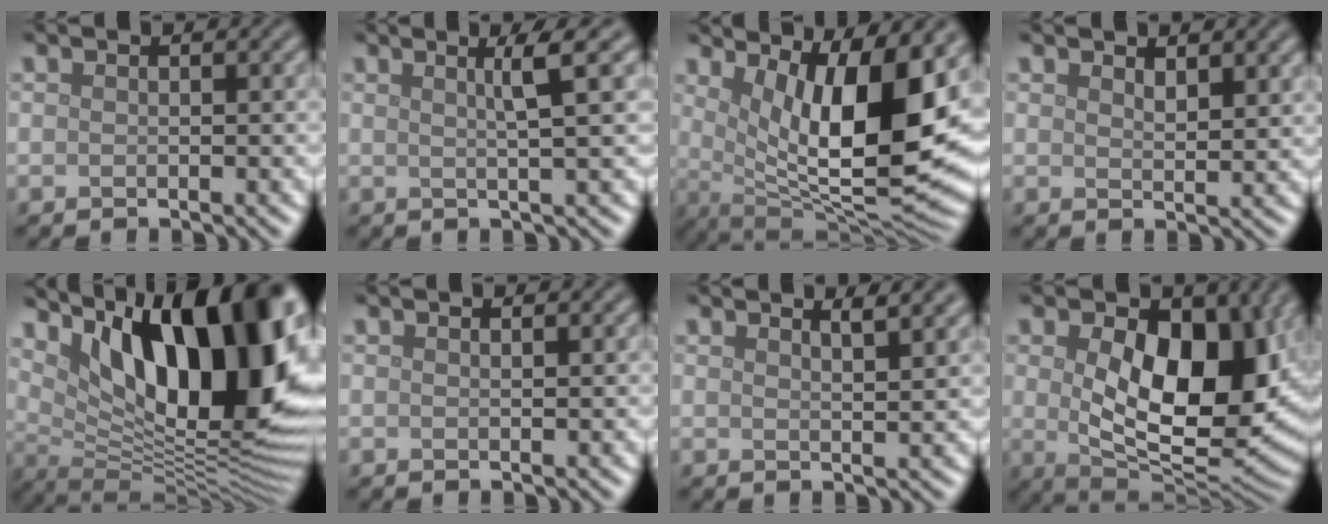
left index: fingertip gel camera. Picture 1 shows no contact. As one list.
[{"total": 3.2, "force": [1.1, 0.4, 3.0], "torque": [-0.043, 0.012, 0.013]}, {"total": 14.3, "force": [3.9, 4.6, 13.0], "torque": [-0.168, -0.008, 0.072]}, {"total": 1.9, "force": [1.5, 0.6, 1.0], "torque": [-0.017, -0.003, 0.029]}, {"total": 17.4, "force": [6.5, 7.4, 14.4], "torque": [-0.180, 0.013, 0.106]}, {"total": 0.0}, {"total": 2.6, "force": [1.9, 0.6, 1.6], "torque": [-0.007, 0.009, 0.018]}, {"total": 13.1, "force": [1.9, 7.2, 10.7], "torque": [-0.150, -0.018, 0.039]}]